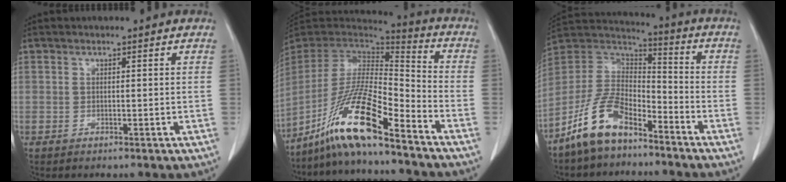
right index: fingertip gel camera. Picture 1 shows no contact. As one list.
[{"total": 15.9, "force": [-10.9, 1.2, 11.5], "torque": [-0.226, -0.012, -0.205]}, {"total": 12.1, "force": [-8.4, 5.3, 6.9], "torque": [-0.156, 0.019, -0.168]}]